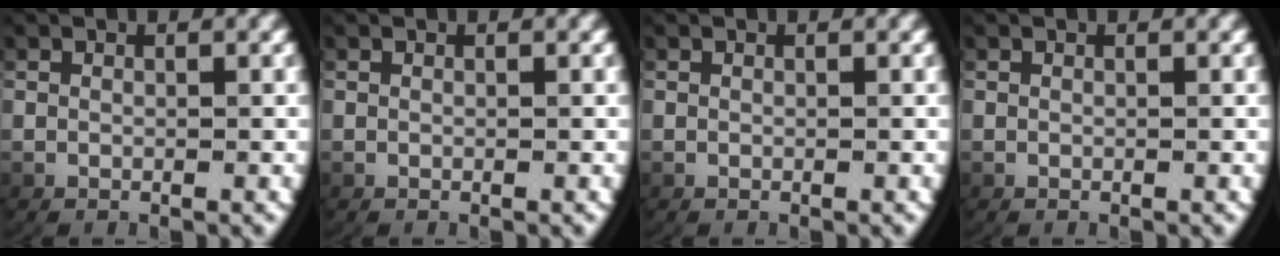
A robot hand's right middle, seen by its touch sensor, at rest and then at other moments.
{"total": 0.0}
{"total": 0.0}
{"total": 0.0}